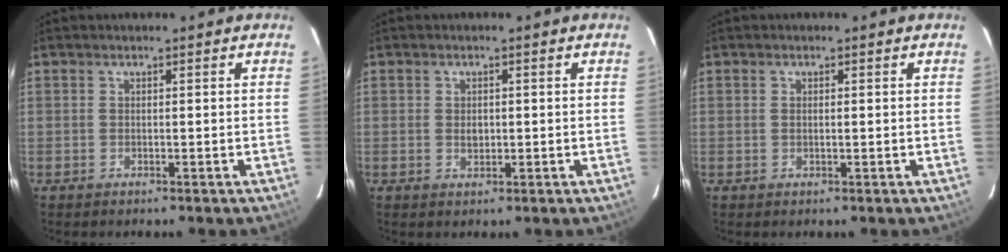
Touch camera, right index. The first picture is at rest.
{"total": 1.7, "force": [-0.1, 1.3, 1.1], "torque": [-0.016, 0.002, 0.000]}
{"total": 0.7, "force": [0.1, 0.2, 0.6], "torque": [-0.013, 0.001, 0.001]}